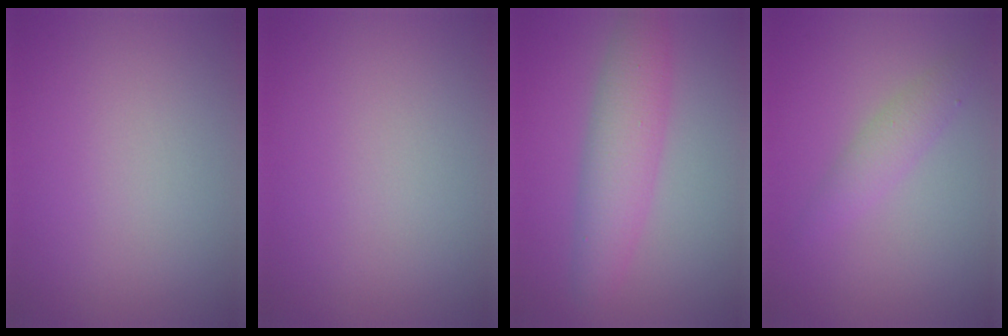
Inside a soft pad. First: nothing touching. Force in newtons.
{"total": 0.0}
{"total": 4.3, "press": 4.3, "slide": 0.1}
{"total": 1.9, "press": 1.9, "slide": 0.0}